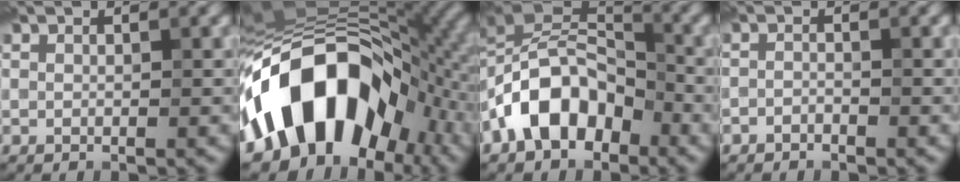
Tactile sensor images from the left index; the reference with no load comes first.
{"total": 16.4, "force": [-5.4, 10.0, 11.8], "torque": [-0.174, 0.019, -0.109]}
{"total": 9.7, "force": [-4.8, 5.6, 6.3], "torque": [-0.106, 0.021, -0.111]}
{"total": 1.0, "force": [-1.0, 0.2, 0.0], "torque": [0.018, 0.003, -0.026]}